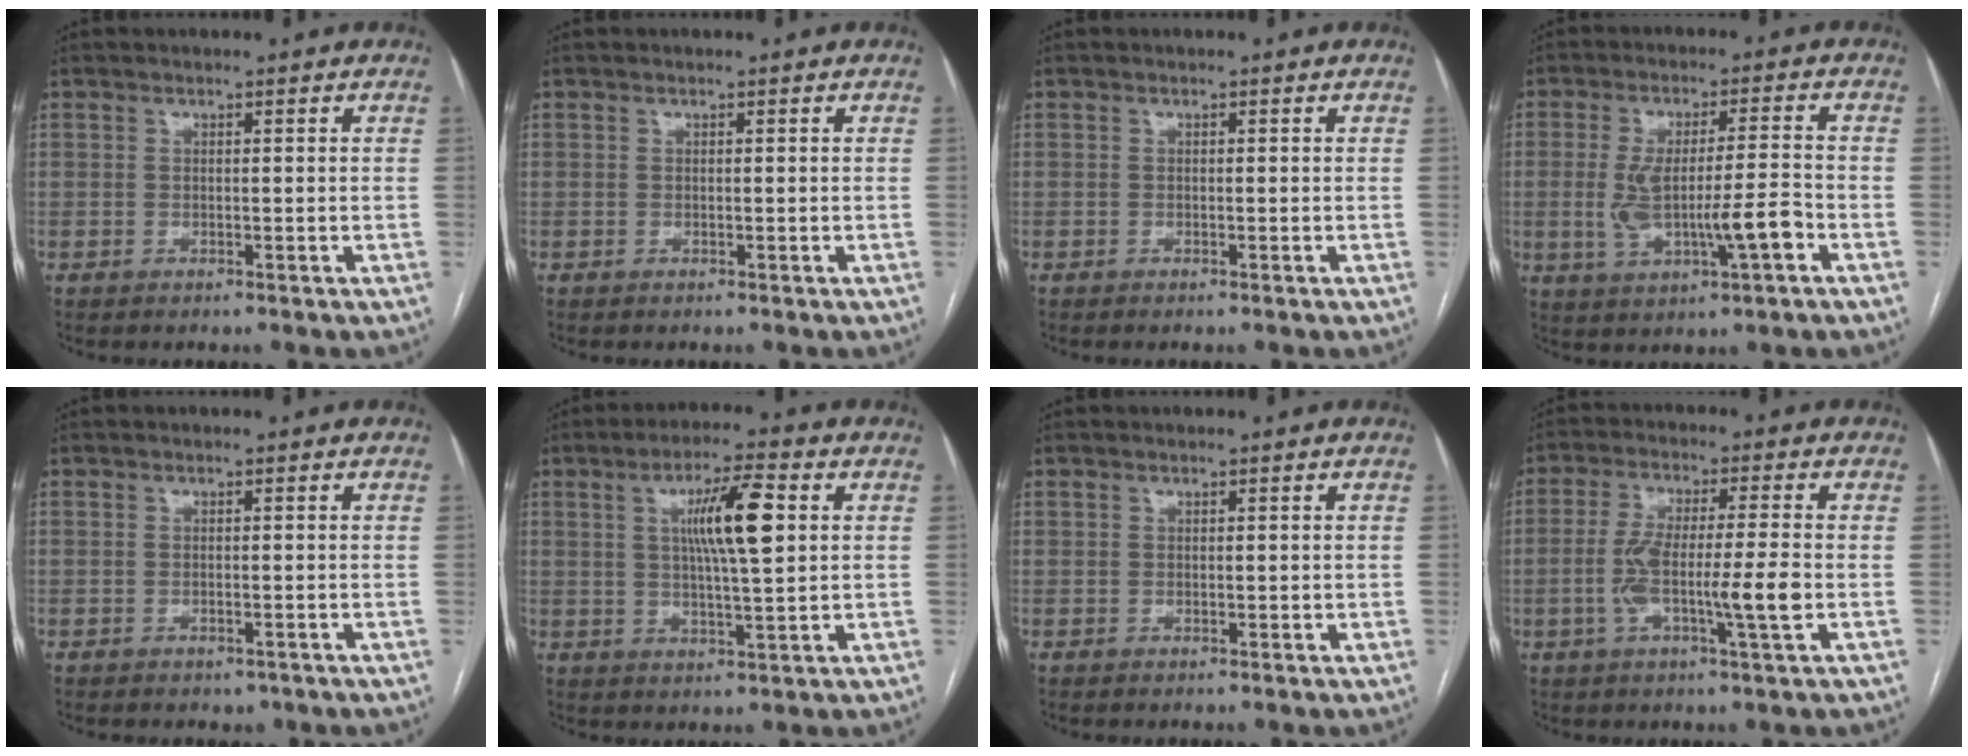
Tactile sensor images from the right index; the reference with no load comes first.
{"total": 0.0}
{"total": 0.0}
{"total": 10.0, "force": [-2.4, 1.7, 9.6], "torque": [-0.182, 0.008, -0.033]}
{"total": 1.3, "force": [-0.7, 0.8, 0.6], "torque": [-0.011, 0.000, -0.002]}
{"total": 9.5, "force": [2.2, 1.0, 9.2], "torque": [-0.162, 0.006, 0.038]}
{"total": 0.6, "force": [0.2, 0.4, 0.4], "torque": [-0.003, 0.000, 0.007]}
{"total": 9.7, "force": [-2.0, 0.4, 9.4], "torque": [-0.178, 0.002, -0.039]}